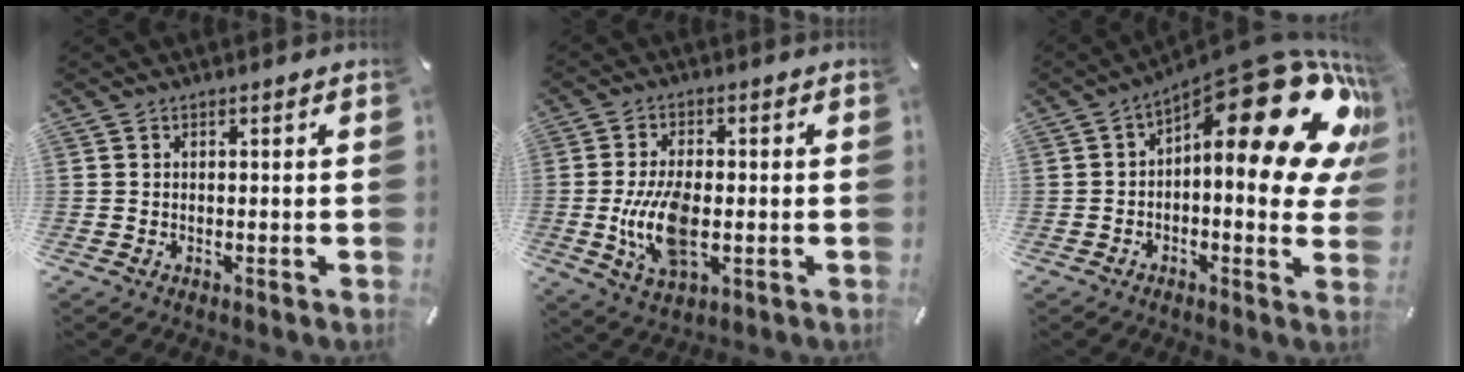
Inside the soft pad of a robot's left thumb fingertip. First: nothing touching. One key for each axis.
{"total": 11.2, "fx": -1.3, "fy": 5.7, "fz": 9.5, "tx": -0.195, "ty": -0.011, "tz": -0.021}
{"total": 26.5, "fx": 10.4, "fy": 9.8, "fz": 22.3, "tx": -0.281, "ty": -0.095, "tz": 0.174}